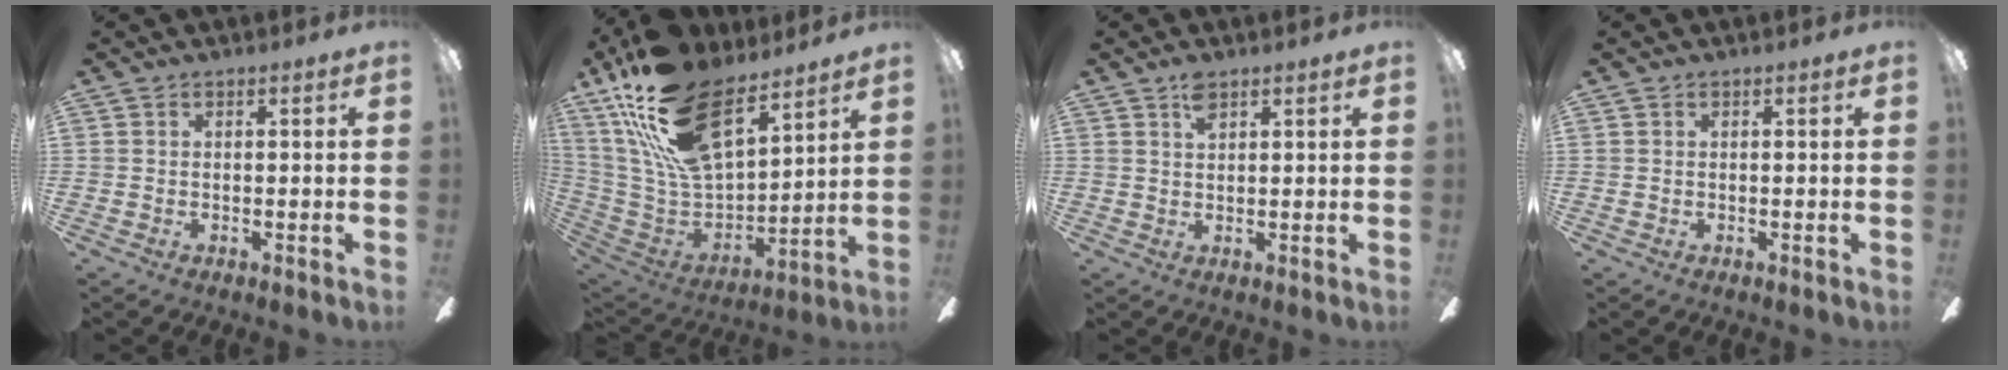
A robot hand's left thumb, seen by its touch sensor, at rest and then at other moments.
{"total": 25.7, "force": [16.4, 11.7, 15.9], "torque": [-0.316, -0.090, 0.294]}
{"total": 3.3, "force": [2.2, 1.4, 2.0], "torque": [-0.036, 0.000, 0.038]}
{"total": 0.0}